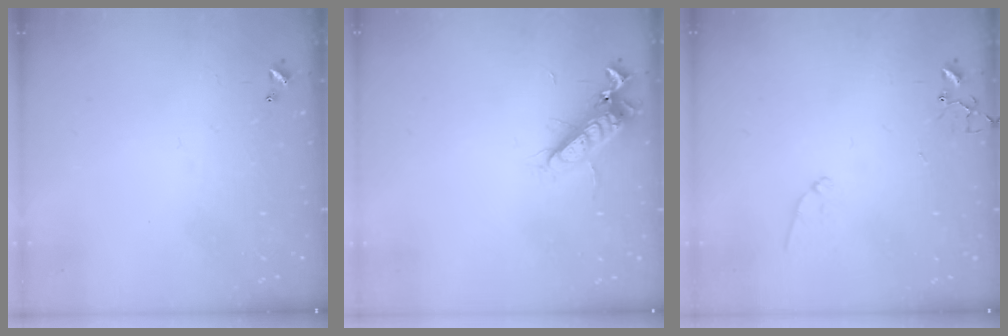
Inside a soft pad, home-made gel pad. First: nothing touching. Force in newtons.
{"total": 13.5, "press": 13.3, "slide": 1.9}
{"total": 6.4, "press": 6.4, "slide": 0.6}